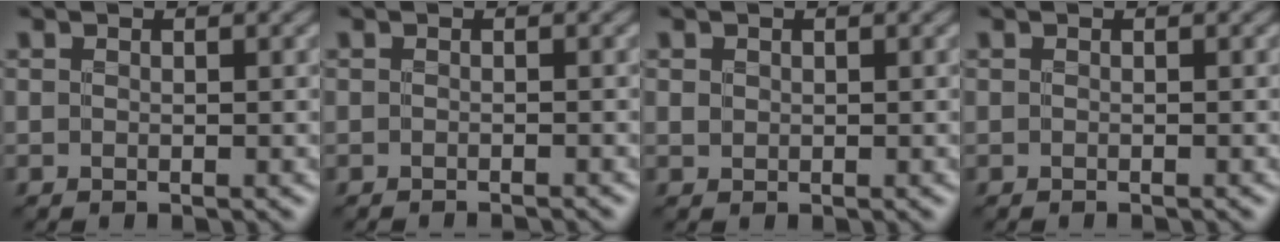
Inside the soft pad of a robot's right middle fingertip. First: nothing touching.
{"total": 1.2, "force": [-1.1, 0.2, 0.5], "torque": [0.005, -0.001, -0.016]}
{"total": 0.6, "force": [0.3, 0.6, 0.2], "torque": [-0.002, -0.003, 0.007]}
{"total": 0.6, "force": [-0.5, 0.1, 0.3], "torque": [0.001, 0.001, -0.008]}